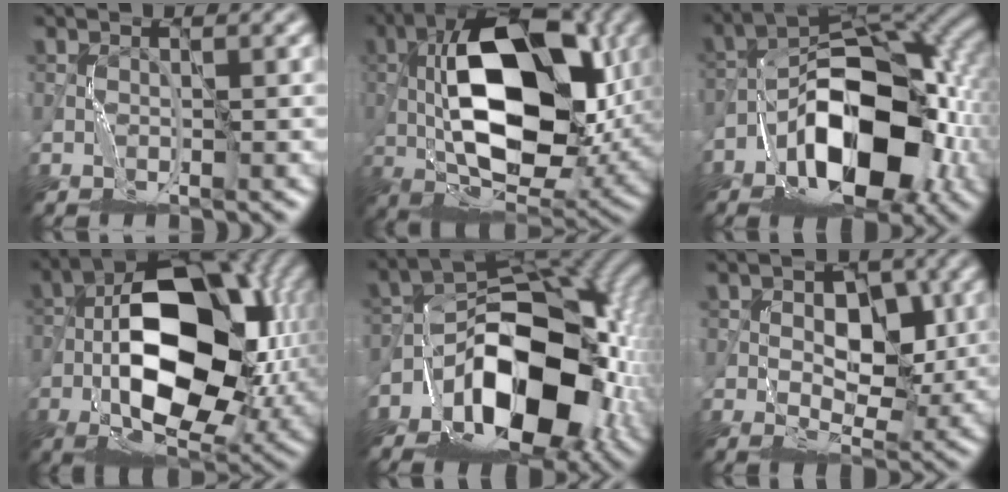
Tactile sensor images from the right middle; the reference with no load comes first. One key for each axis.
{"total": 14.7, "fx": 0.6, "fy": 7.7, "fz": 12.5, "tx": -0.209, "ty": 0.020, "tz": 0.004}
{"total": 12.5, "fx": -4.9, "fy": 6.6, "fz": 9.4, "tx": -0.147, "ty": -0.002, "tz": -0.084}
{"total": 15.0, "fx": -2.4, "fy": 8.5, "fz": 12.1, "tx": -0.189, "ty": 0.003, "tz": -0.052}
{"total": 14.0, "fx": -5.6, "fy": 8.0, "fz": 10.0, "tx": -0.141, "ty": -0.006, "tz": -0.098}
{"total": 5.5, "fx": 0.2, "fy": 4.0, "fz": 3.8, "tx": -0.032, "ty": 0.000, "tz": 0.005}